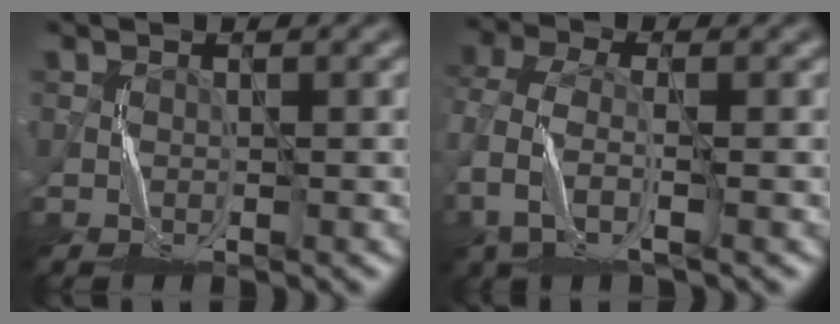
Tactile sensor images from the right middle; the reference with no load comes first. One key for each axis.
{"total": 4.3, "fx": -1.8, "fy": 2.1, "fz": 3.4, "tx": -0.093, "ty": -0.001, "tz": -0.046}